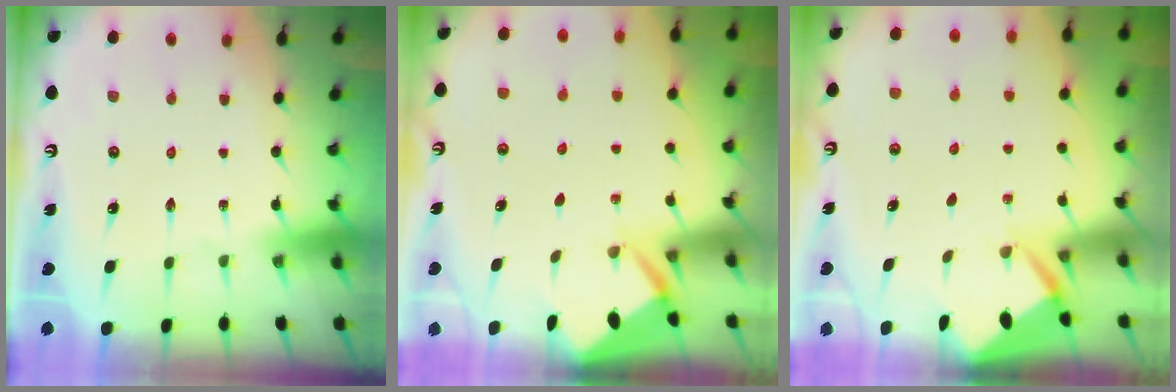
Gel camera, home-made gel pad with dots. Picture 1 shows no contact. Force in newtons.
{"total": 2.6, "press": 2.6, "slide": 0.0}
{"total": 2.6, "press": 2.6, "slide": 0.0}